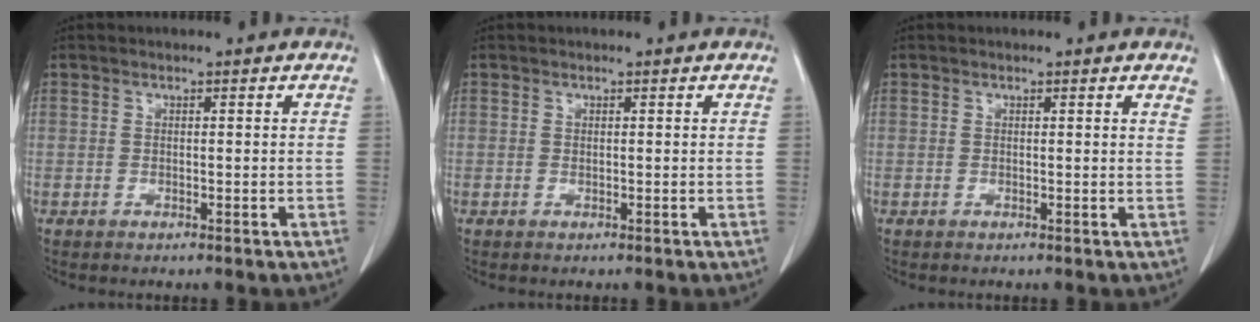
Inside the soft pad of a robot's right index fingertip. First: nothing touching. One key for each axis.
{"total": 0.0}
{"total": 1.2, "fx": 1.0, "fy": 0.0, "fz": 0.6, "tx": -0.010, "ty": -0.003, "tz": 0.002}